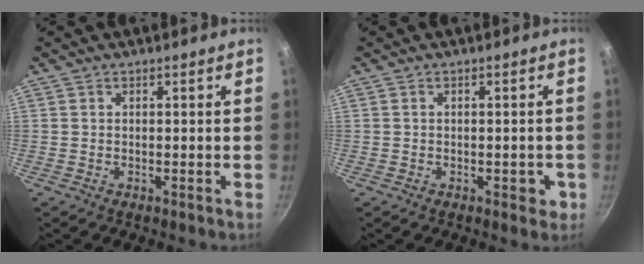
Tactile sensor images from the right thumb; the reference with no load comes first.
{"total": 2.6, "force": [-0.8, 1.5, 2.0], "torque": [-0.006, 0.010, -0.009]}